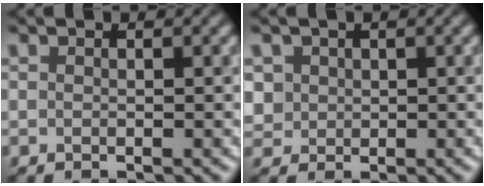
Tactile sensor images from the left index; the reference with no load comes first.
{"total": 1.9, "force": [0.7, 1.7, 0.5], "torque": [-0.013, 0.002, 0.025]}